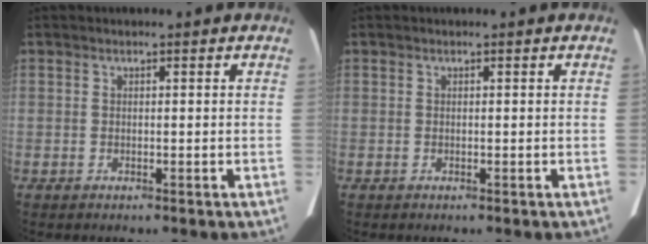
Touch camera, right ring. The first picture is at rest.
{"total": 0.0}